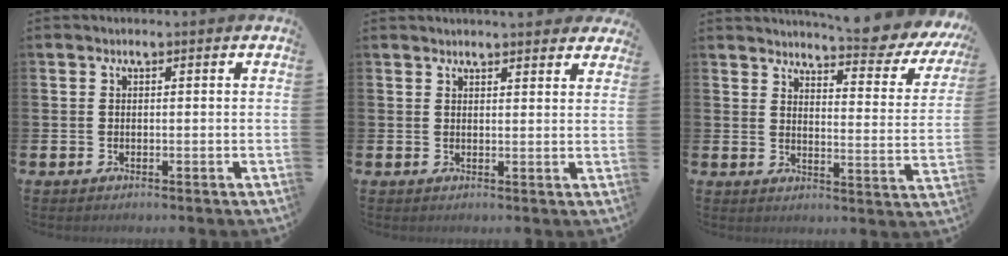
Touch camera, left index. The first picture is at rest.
{"total": 2.6, "force": [2.6, 0.1, 0.0], "torque": [-0.001, -0.013, 0.047]}
{"total": 6.0, "force": [5.7, 0.3, 1.9], "torque": [-0.037, -0.048, 0.092]}